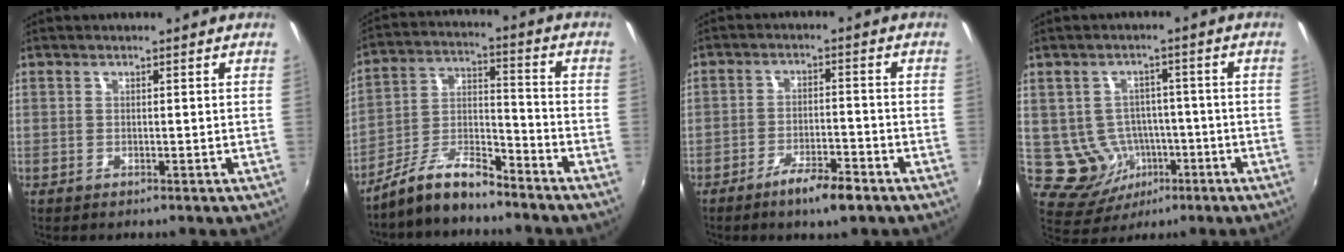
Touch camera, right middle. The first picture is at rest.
{"total": 9.7, "force": [-8.2, 2.2, 4.8], "torque": [-0.107, 0.021, -0.157]}
{"total": 6.7, "force": [-4.8, 1.4, 4.5], "torque": [-0.094, -0.005, -0.078]}
{"total": 8.8, "force": [-2.3, 7.9, 3.1], "torque": [-0.072, 0.009, -0.010]}